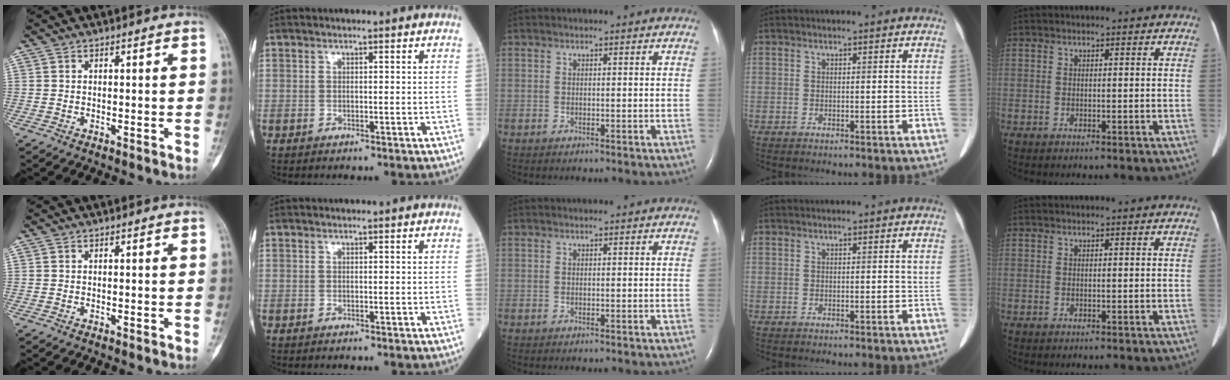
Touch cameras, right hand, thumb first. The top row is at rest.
{}